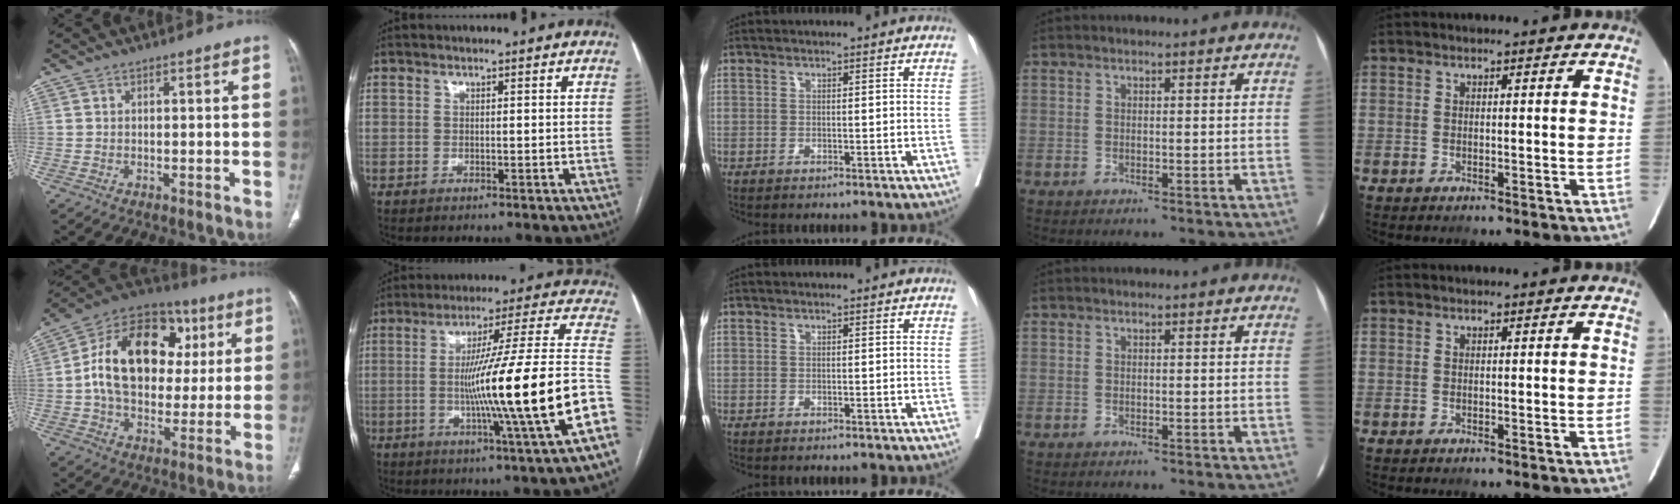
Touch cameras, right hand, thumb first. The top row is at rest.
{"thumb": {"total": 23.4, "force": [4.1, 16.2, 16.3], "torque": [-0.241, 0.022, 0.064]}, "index": {"total": 23.1, "force": [-5.5, -1.5, 22.4], "torque": [-0.276, 0.005, -0.098]}}